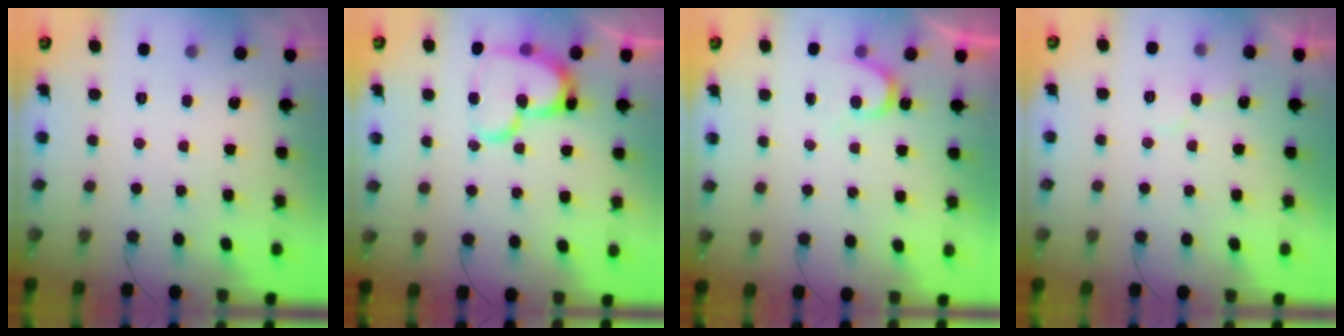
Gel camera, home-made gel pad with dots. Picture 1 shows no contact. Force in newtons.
{"total": 18.2, "press": 18.2, "slide": 1.5}
{"total": 5.7, "press": 5.7, "slide": 0.2}
{"total": 7.2, "press": 7.2, "slide": 0.5}